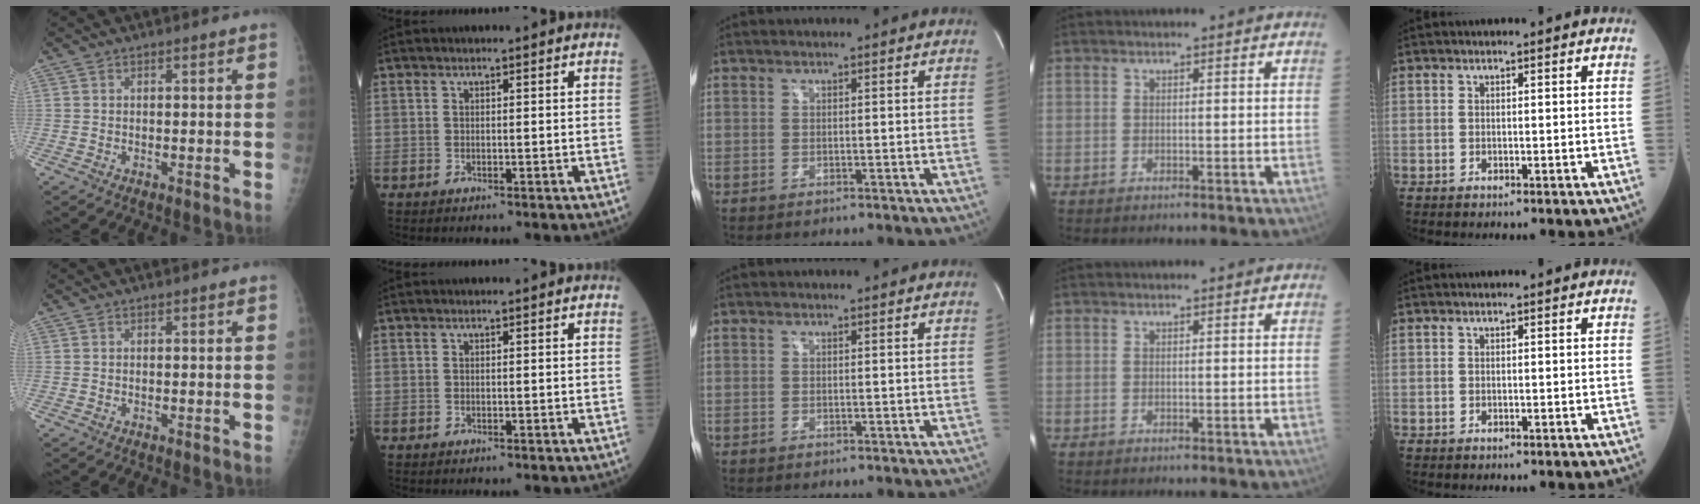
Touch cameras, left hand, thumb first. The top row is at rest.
{}